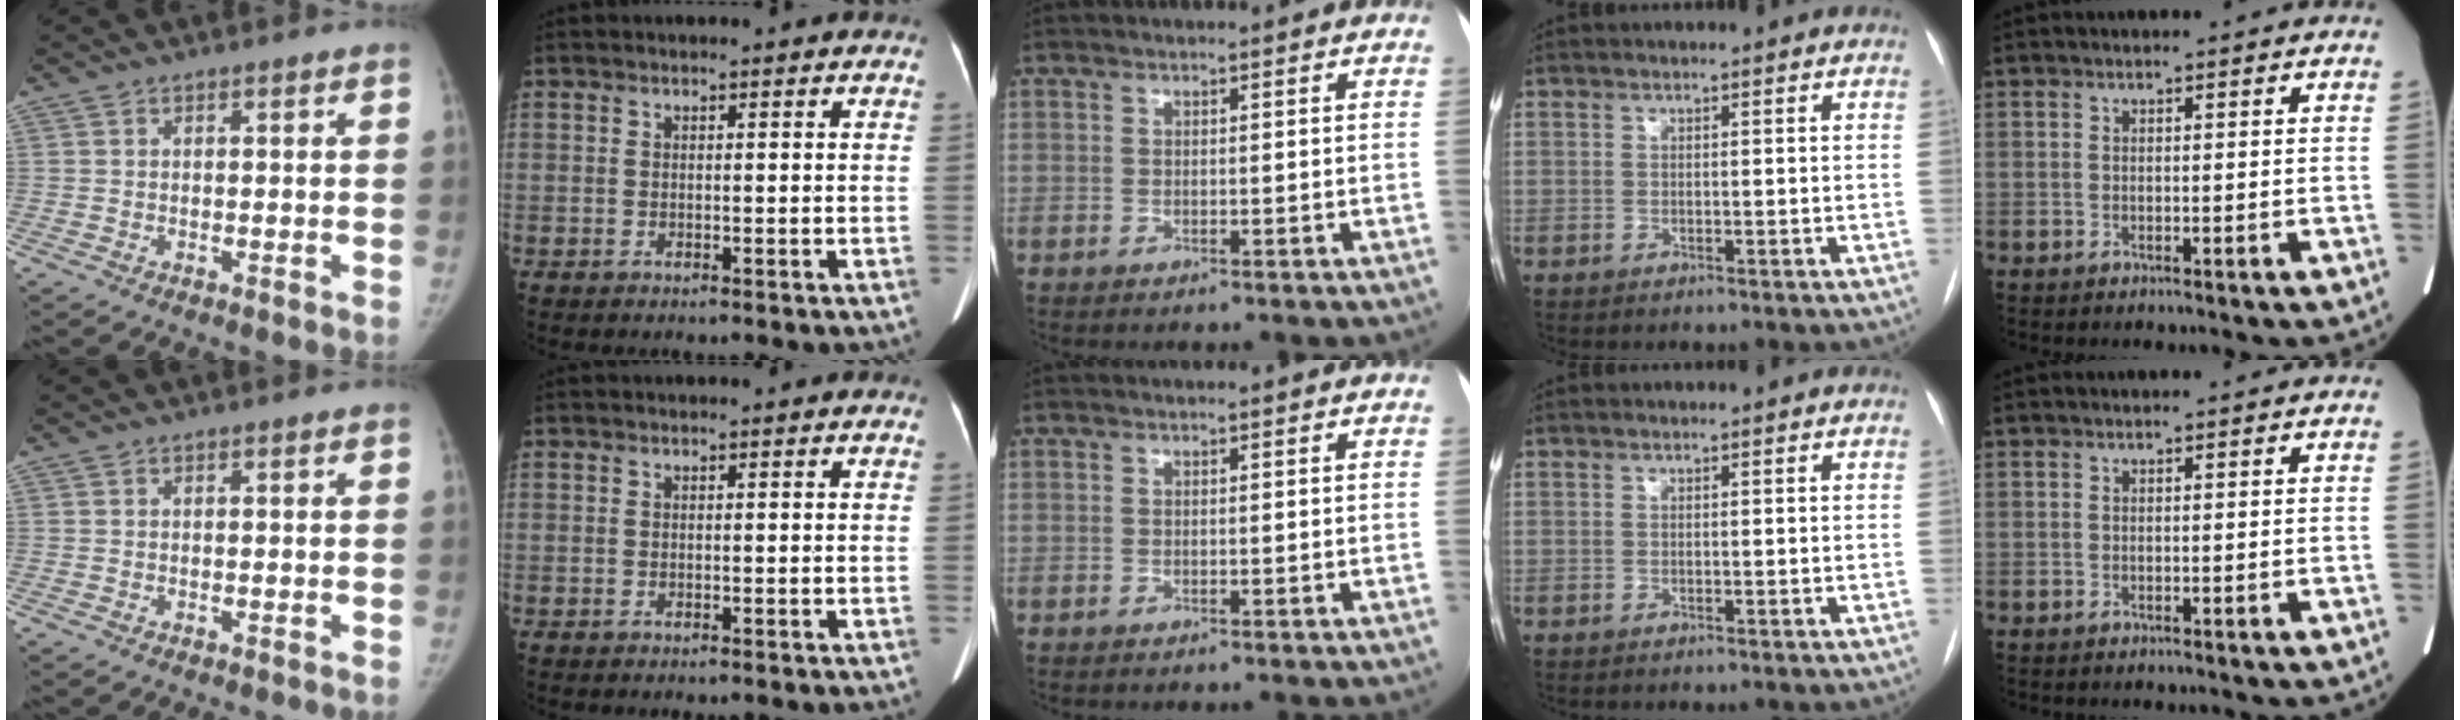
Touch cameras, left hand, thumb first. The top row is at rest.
{}